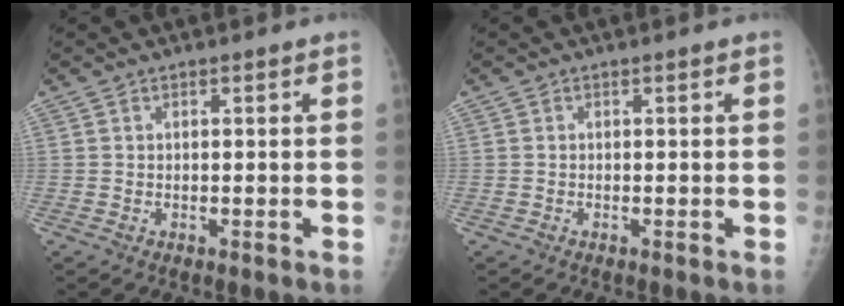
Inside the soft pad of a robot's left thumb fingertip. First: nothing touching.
{"total": 0.0}